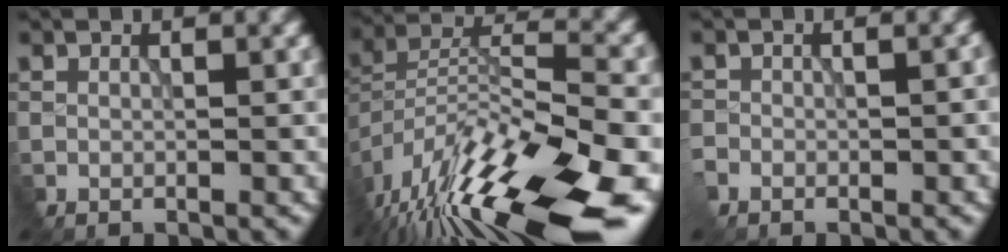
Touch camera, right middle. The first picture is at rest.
{"total": 15.9, "force": [-10.9, 3.8, 10.9], "torque": [-0.206, 0.002, -0.181]}
{"total": 1.6, "force": [-1.0, 0.9, 0.8], "torque": [-0.005, 0.002, -0.008]}